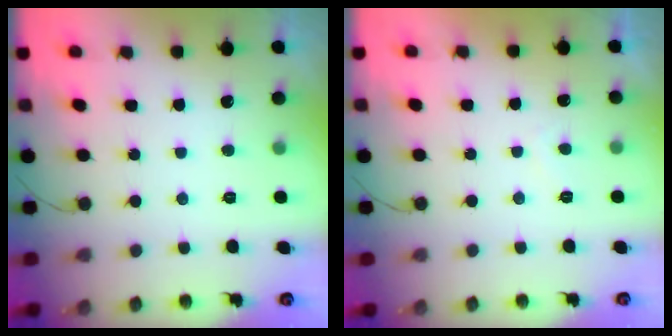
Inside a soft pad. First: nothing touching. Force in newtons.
{"total": 1.1, "press": 0.8, "slide": 0.7}